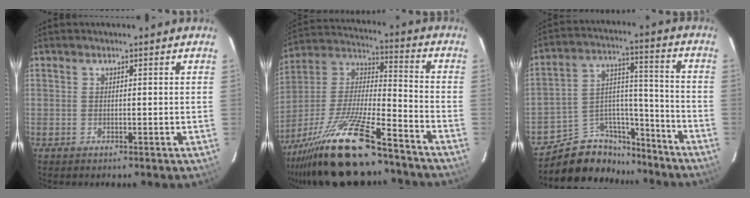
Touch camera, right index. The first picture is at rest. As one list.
[{"total": 22.5, "force": [-17.0, 4.2, 14.2], "torque": [-0.281, -0.021, -0.292]}, {"total": 14.3, "force": [-11.9, 7.3, 3.2], "torque": [-0.060, 0.071, -0.183]}]